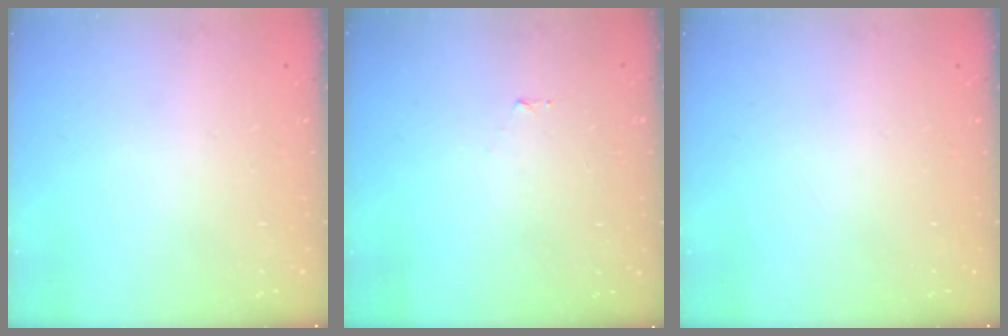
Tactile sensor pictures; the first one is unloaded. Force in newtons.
{"total": 3.3, "press": 3.3, "slide": 0.3}
{"total": 0.0}